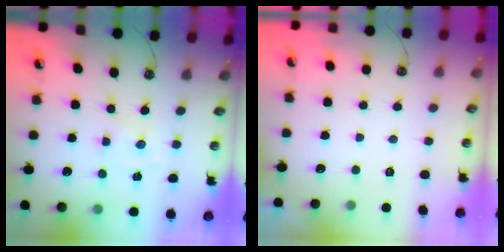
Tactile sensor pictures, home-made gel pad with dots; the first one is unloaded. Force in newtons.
{"total": 0.0}